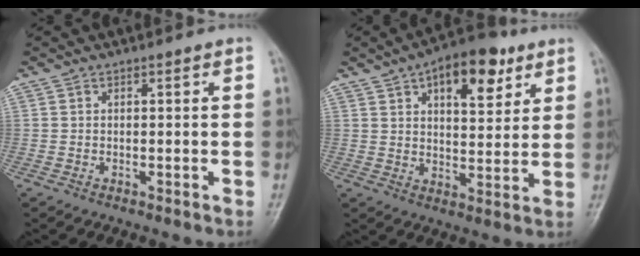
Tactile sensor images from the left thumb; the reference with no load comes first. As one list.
[{"total": 13.4, "force": [6.8, 6.6, 9.5], "torque": [-0.102, -0.018, 0.097]}]